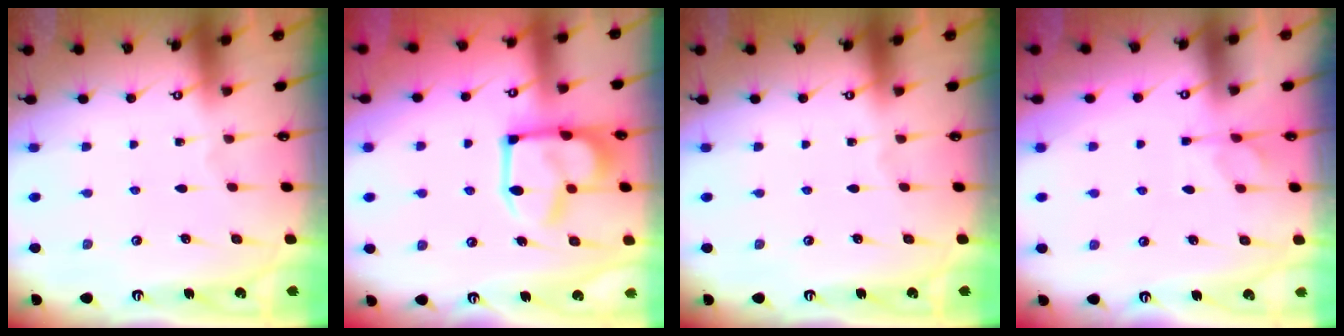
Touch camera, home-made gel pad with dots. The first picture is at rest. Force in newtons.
{"total": 12.1, "press": 12.0, "slide": 1.4}
{"total": 0.0}
{"total": 4.5, "press": 4.4, "slide": 1.2}